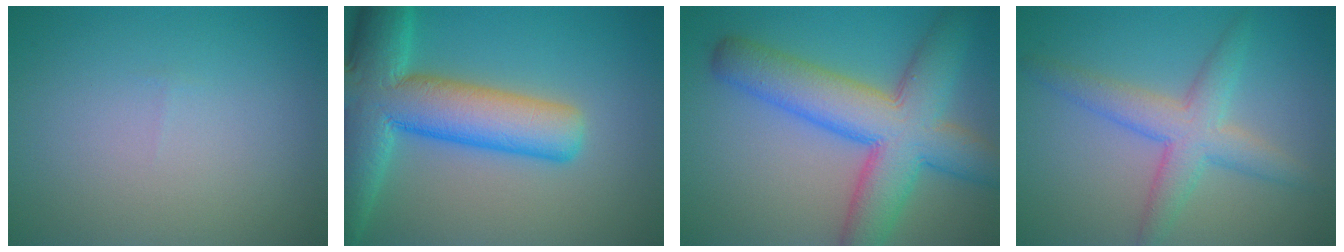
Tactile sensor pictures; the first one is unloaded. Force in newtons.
{"total": 11.1, "press": 11.1, "slide": 0.6}
{"total": 9.9, "press": 9.9, "slide": 0.4}
{"total": 4.4, "press": 4.4, "slide": 0.1}